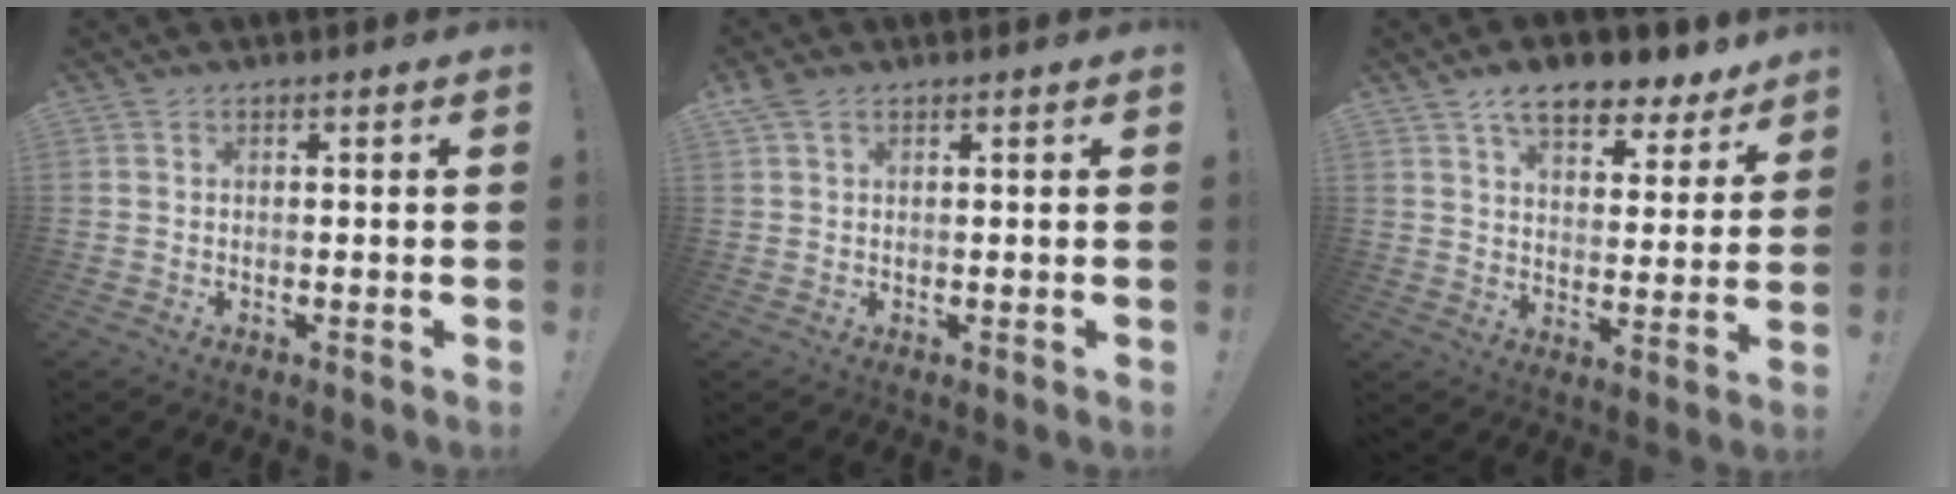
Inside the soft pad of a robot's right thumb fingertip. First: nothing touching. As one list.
[{"total": 2.3, "force": [1.4, 1.2, 1.4], "torque": [-0.032, 0.002, 0.027]}, {"total": 11.5, "force": [8.5, 4.8, 6.0], "torque": [-0.097, -0.053, 0.151]}]